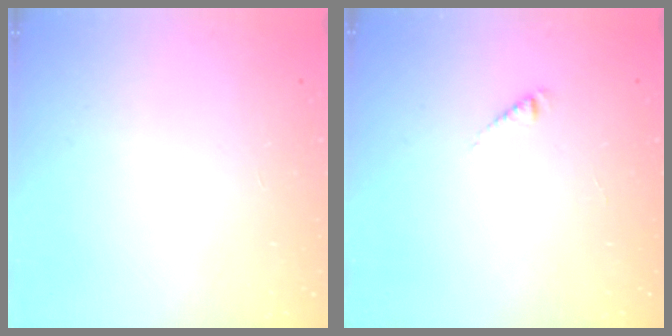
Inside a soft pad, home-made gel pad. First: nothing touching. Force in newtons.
{"total": 2.5, "press": 2.4, "slide": 0.4}